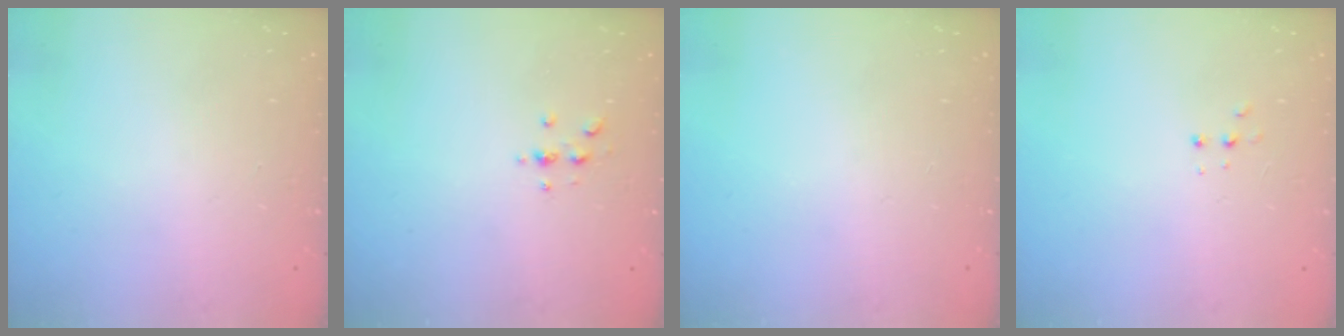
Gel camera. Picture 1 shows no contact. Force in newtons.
{"total": 2.3, "press": 2.2, "slide": 0.2}
{"total": 0.0}
{"total": 2.7, "press": 2.7, "slide": 0.5}